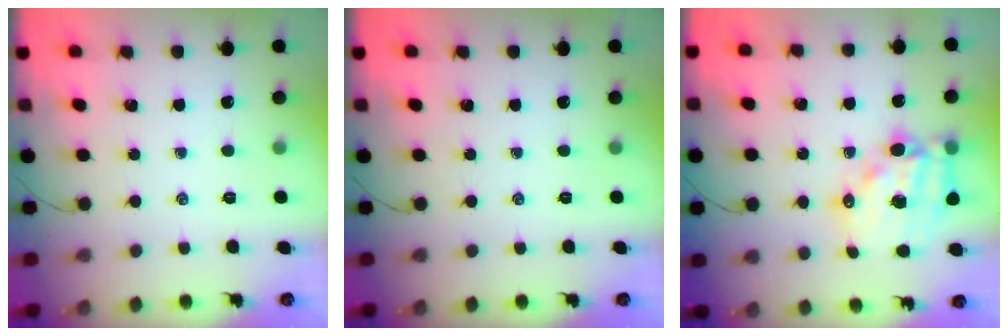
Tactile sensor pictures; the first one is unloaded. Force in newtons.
{"total": 0.0}
{"total": 16.5, "press": 16.1, "slide": 3.4}